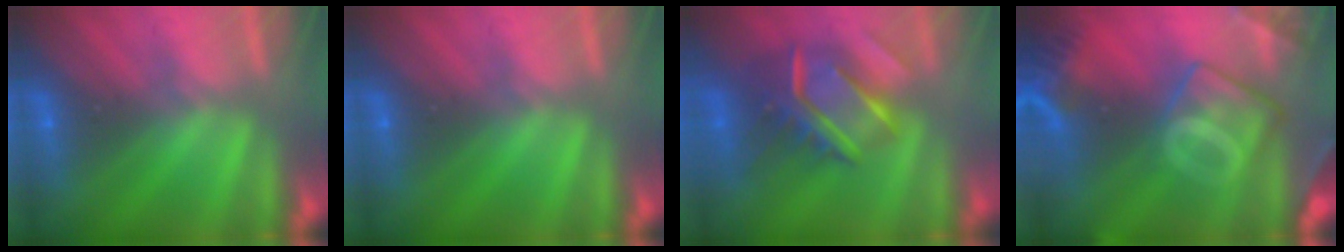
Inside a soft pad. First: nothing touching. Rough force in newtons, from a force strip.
{"total": 0.0}
{"total": 7.4}
{"total": 7.8}